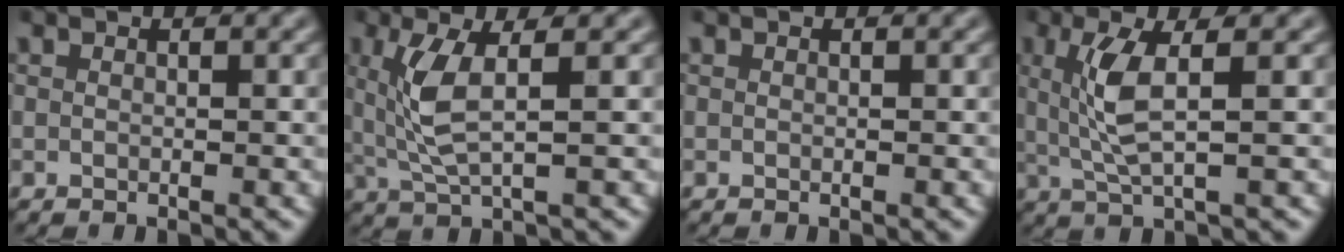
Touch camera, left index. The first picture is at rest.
{"total": 4.2, "force": [0.3, 1.1, 4.0], "torque": [-0.093, 0.002, 0.021]}
{"total": 0.0}
{"total": 4.1, "force": [0.1, 0.8, 4.0], "torque": [-0.087, 0.004, 0.017]}